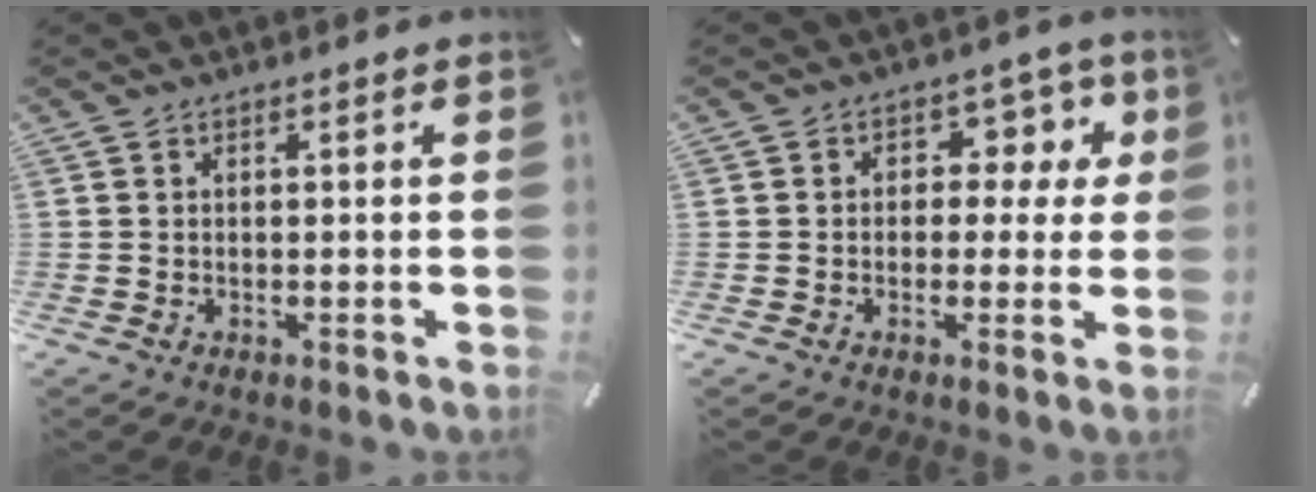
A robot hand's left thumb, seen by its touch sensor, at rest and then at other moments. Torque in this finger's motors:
{"motor_torque": [0.10, 0.07, 0.25, 0.13, -0.02]}